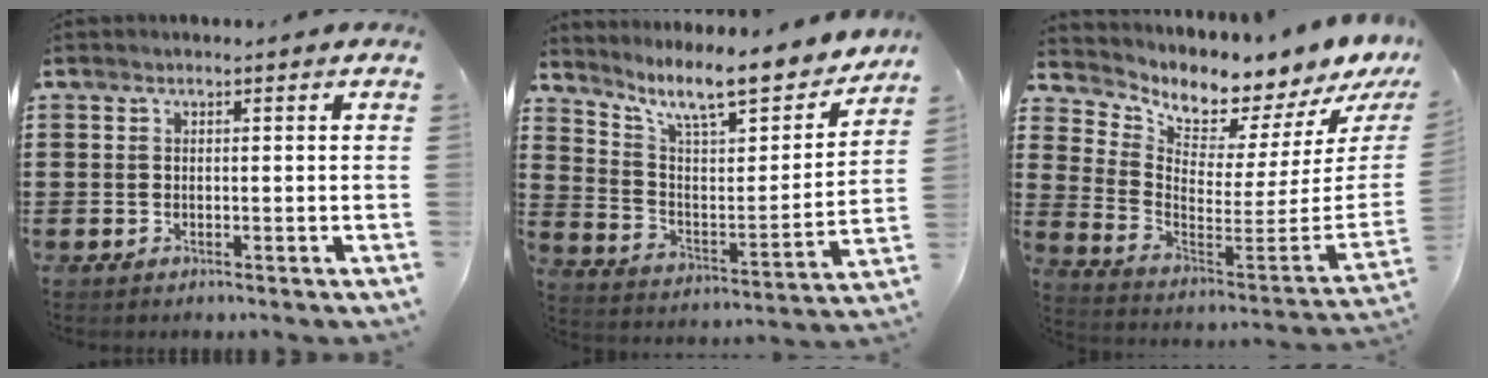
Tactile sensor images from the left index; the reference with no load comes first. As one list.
[{"total": 10.6, "force": [8.7, 1.7, 5.8], "torque": [-0.123, -0.060, 0.141]}, {"total": 3.9, "force": [3.8, 0.6, 0.5], "torque": [-0.036, -0.066, 0.059]}]